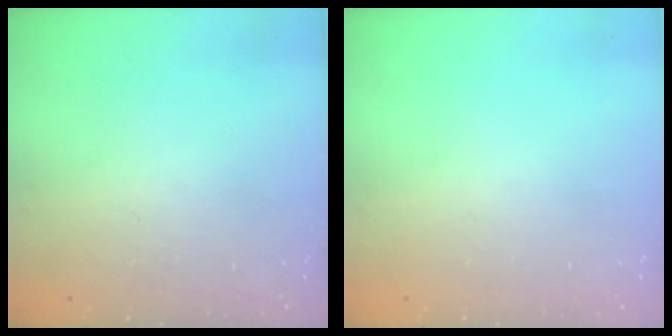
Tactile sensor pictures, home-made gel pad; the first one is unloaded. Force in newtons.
{"total": 0.0}